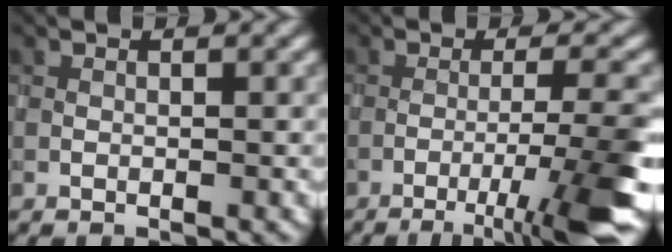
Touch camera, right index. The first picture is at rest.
{"total": 8.1, "force": [-4.3, 0.7, 6.9], "torque": [-0.093, 0.007, -0.068]}